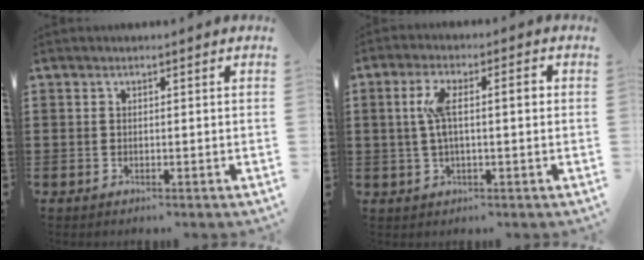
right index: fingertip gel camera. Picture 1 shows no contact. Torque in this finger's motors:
{"motor_torque": [0.55, -0.06, 0.26, 0.10]}